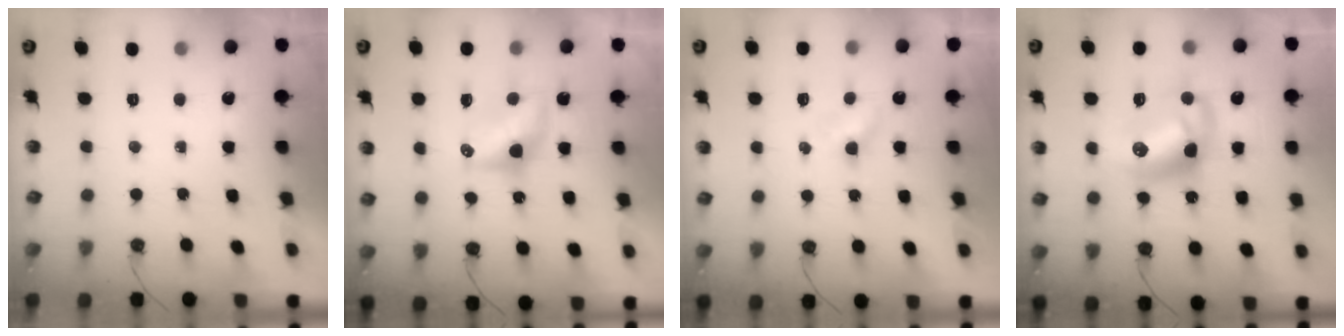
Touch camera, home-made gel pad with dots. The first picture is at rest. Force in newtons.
{"total": 8.0, "press": 8.0, "slide": 0.4}
{"total": 3.6, "press": 3.6, "slide": 0.5}
{"total": 12.6, "press": 12.6, "slide": 0.9}